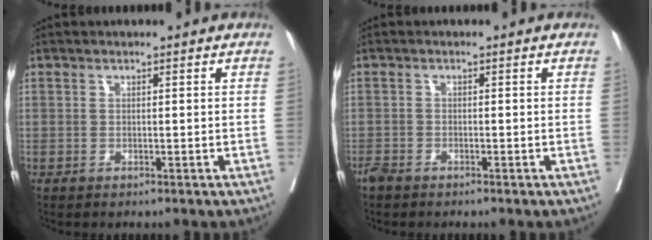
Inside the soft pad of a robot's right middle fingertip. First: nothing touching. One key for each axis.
{"total": 1.6, "fx": -1.4, "fy": 0.3, "fz": 0.6, "tx": -0.019, "ty": -0.004, "tz": -0.029}